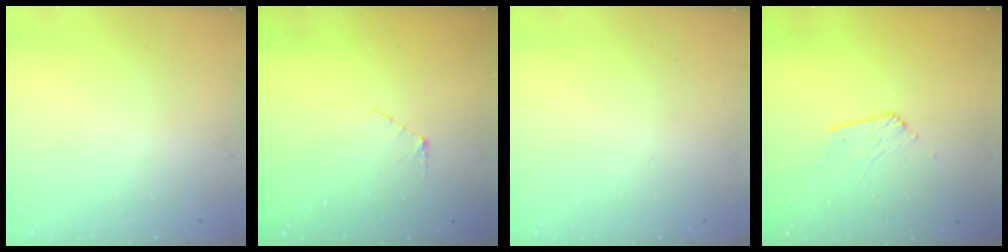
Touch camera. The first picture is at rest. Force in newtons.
{"total": 5.0, "press": 5.0, "slide": 0.5}
{"total": 0.0}
{"total": 6.8, "press": 6.7, "slide": 0.6}